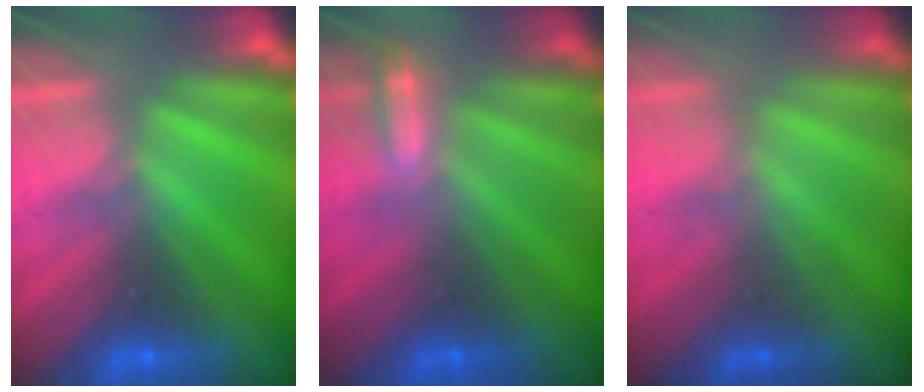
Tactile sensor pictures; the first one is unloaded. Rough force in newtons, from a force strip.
{"total": 1.9}
{"total": 1.7}